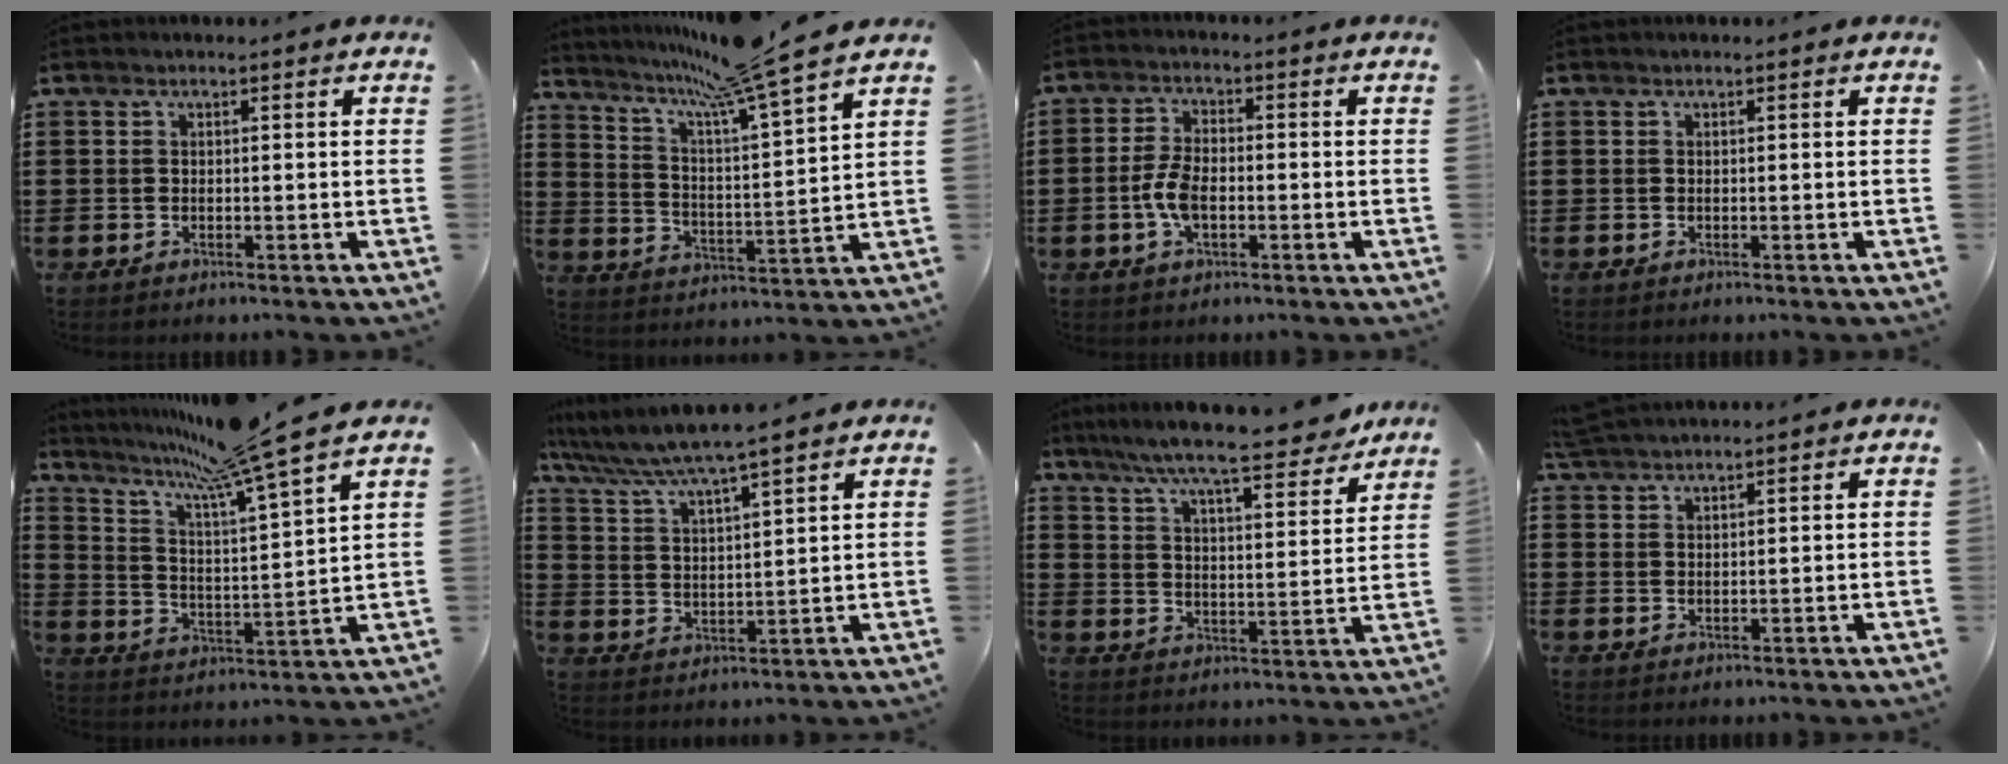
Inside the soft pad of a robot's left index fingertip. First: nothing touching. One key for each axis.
{"total": 8.8, "fx": 7.3, "fy": -1.2, "fz": 4.8, "tx": -0.118, "ty": -0.048, "tz": 0.116}
{"total": 5.4, "fx": -1.1, "fy": 2.6, "fz": 4.6, "tx": -0.109, "ty": -0.002, "tz": -0.026}
{"total": 0.0}
{"total": 9.8, "fx": 8.1, "fy": -1.0, "fz": 5.5, "tx": -0.135, "ty": -0.051, "tz": 0.131}
{"total": 5.5, "fx": 4.9, "fy": -0.5, "fz": 2.4, "tx": -0.067, "ty": -0.032, "tz": 0.079}
{"total": 8.9, "fx": 7.9, "fy": 0.0, "fz": 4.2, "tx": -0.104, "ty": -0.048, "tz": 0.130}
{"total": 2.9, "fx": 2.8, "fy": 0.1, "fz": 0.5, "tx": -0.018, "ty": 0.000, "tz": 0.055}